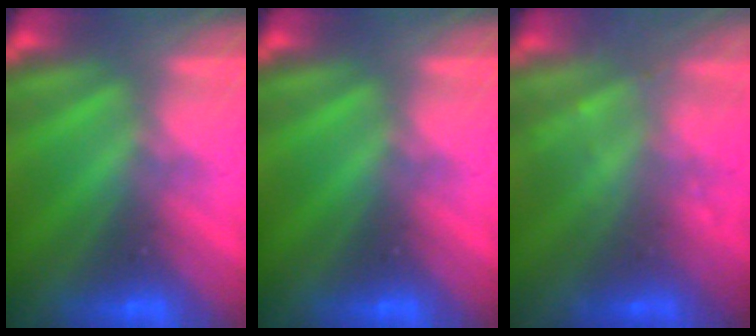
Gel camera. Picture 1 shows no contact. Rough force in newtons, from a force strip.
{"total": 0.0}
{"total": 2.3}